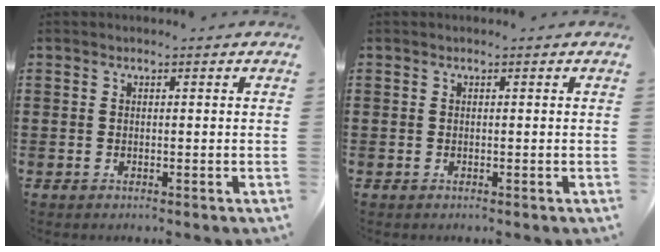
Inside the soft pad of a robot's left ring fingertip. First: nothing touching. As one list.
[{"total": 0.0}]